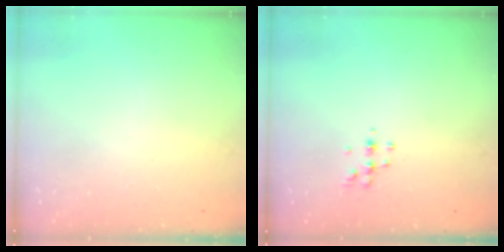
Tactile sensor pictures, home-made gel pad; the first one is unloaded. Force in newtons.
{"total": 4.5, "press": 4.3, "slide": 1.2}